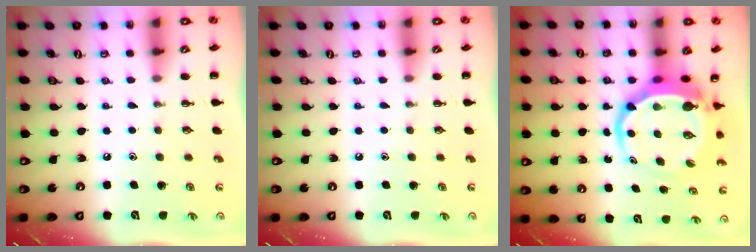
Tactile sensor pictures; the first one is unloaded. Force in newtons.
{"total": 0.0}
{"total": 8.6, "press": 8.3, "slide": 2.4}